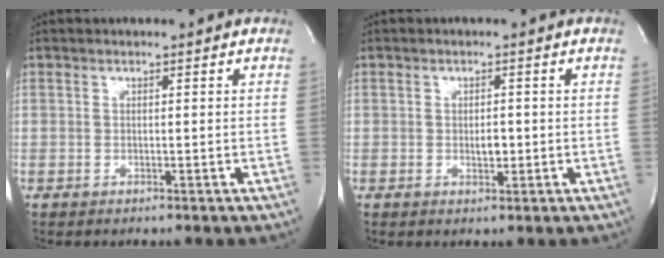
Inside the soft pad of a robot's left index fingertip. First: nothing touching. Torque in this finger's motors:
{"motor_torque": [0.04, -0.01, 0.00, 0.00]}